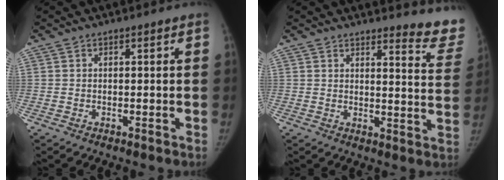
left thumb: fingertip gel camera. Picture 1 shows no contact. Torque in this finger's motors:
{"motor_torque": [-0.26, 0.13, 0.63, -0.20, 0.01]}